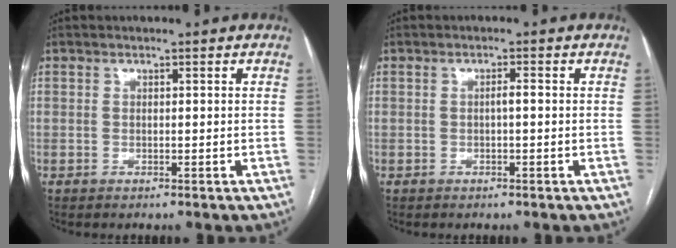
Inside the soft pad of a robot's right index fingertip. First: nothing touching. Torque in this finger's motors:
{"motor_torque": [0.29, -0.01, 0.00, 0.04]}